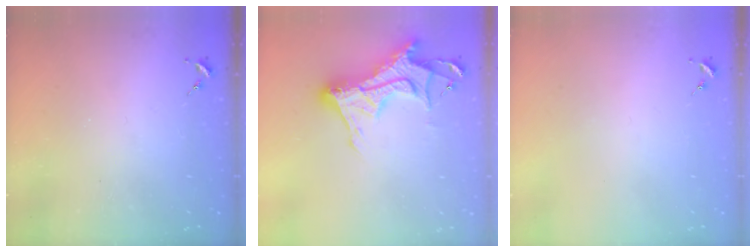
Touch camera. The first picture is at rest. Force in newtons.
{"total": 16.3, "press": 16.2, "slide": 1.3}
{"total": 0.0}